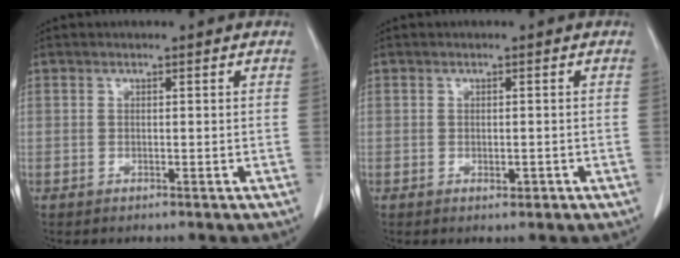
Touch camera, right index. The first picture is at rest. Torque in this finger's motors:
{"motor_torque": [-0.01, 0.07, 0.00, -0.01]}